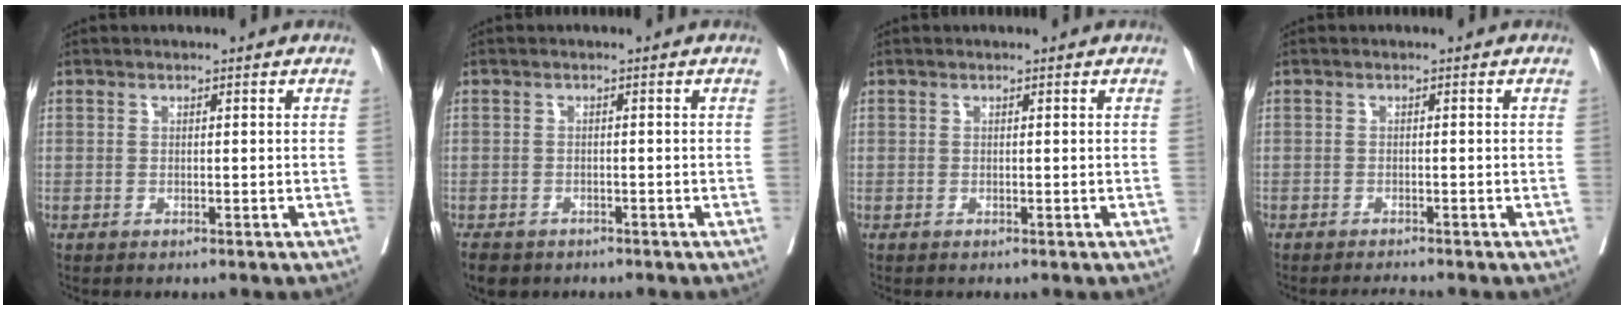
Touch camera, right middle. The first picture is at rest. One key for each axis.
{"total": 5.6, "fx": -4.1, "fy": 3.3, "fz": 1.9, "tx": -0.037, "ty": -0.005, "tz": -0.060}
{"total": 0.0}
{"total": 1.8, "fx": -1.7, "fy": -0.5, "fz": 0.3, "tx": -0.006, "ty": -0.007, "tz": -0.028}